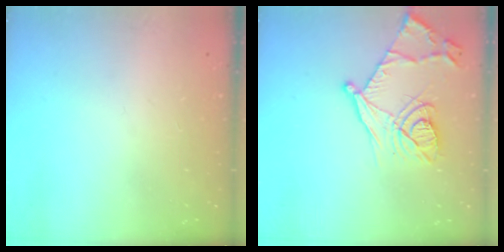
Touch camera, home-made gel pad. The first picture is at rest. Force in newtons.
{"total": 16.2, "press": 16.2, "slide": 1.4}